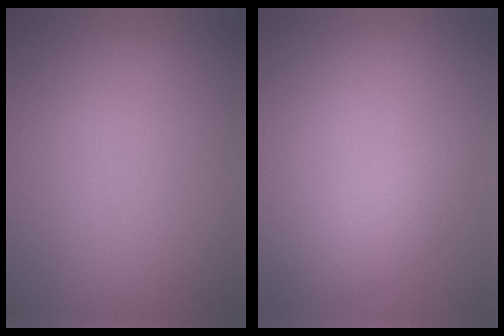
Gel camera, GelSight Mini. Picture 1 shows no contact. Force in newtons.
{"total": 2.4, "press": 2.4, "slide": 0.2}